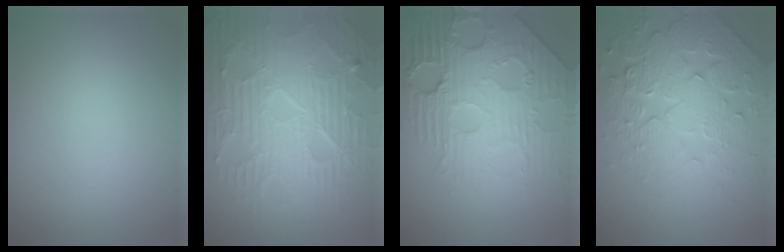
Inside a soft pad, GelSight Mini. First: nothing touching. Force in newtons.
{"total": 10.9, "press": 6.8, "slide": 8.5}
{"total": 8.0, "press": 6.1, "slide": 5.2}
{"total": 7.5, "press": 5.9, "slide": 4.7}